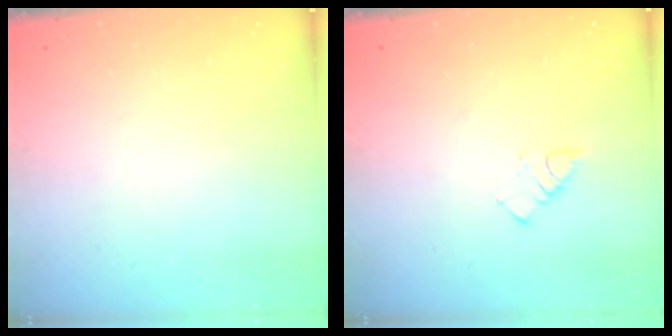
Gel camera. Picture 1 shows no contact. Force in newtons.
{"total": 3.2, "press": 3.2, "slide": 0.4}